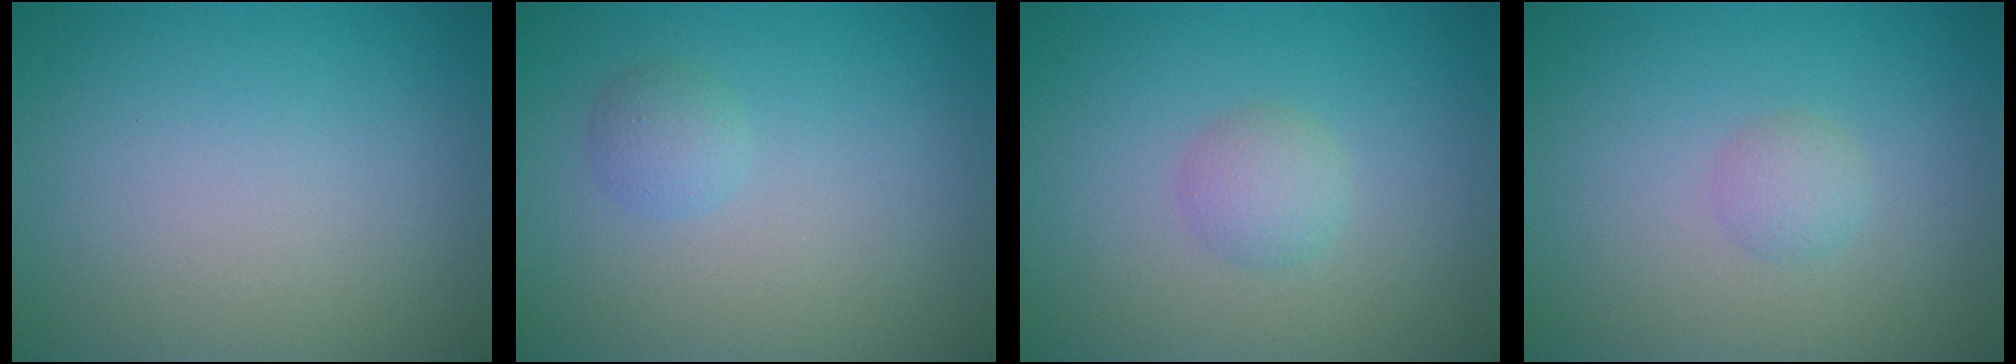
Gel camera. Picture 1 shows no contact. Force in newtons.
{"total": 1.4, "press": 1.4, "slide": 0.1}
{"total": 1.8, "press": 1.8, "slide": 0.1}
{"total": 1.3, "press": 1.3, "slide": 0.1}